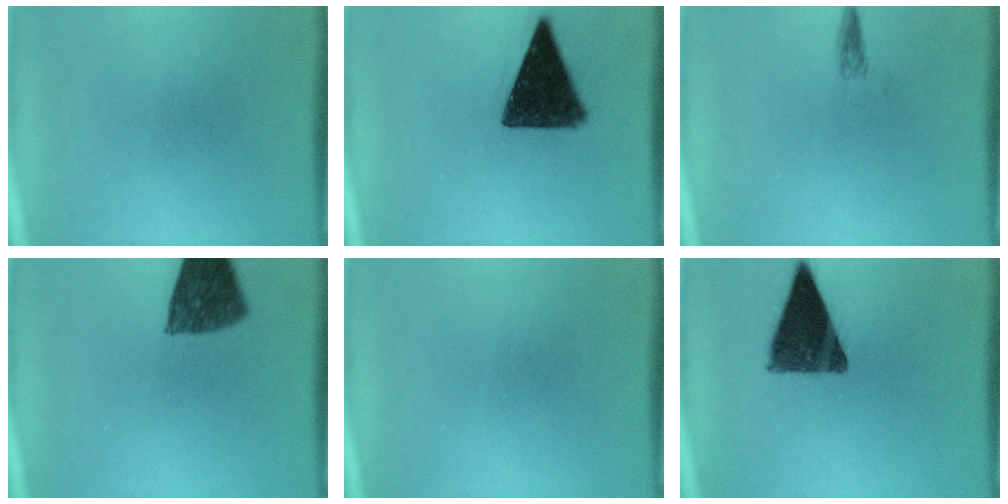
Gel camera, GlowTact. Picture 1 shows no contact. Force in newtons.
{"total": 14.3}
{"total": 1.2}
{"total": 9.7}
{"total": 0.0}
{"total": 12.6}